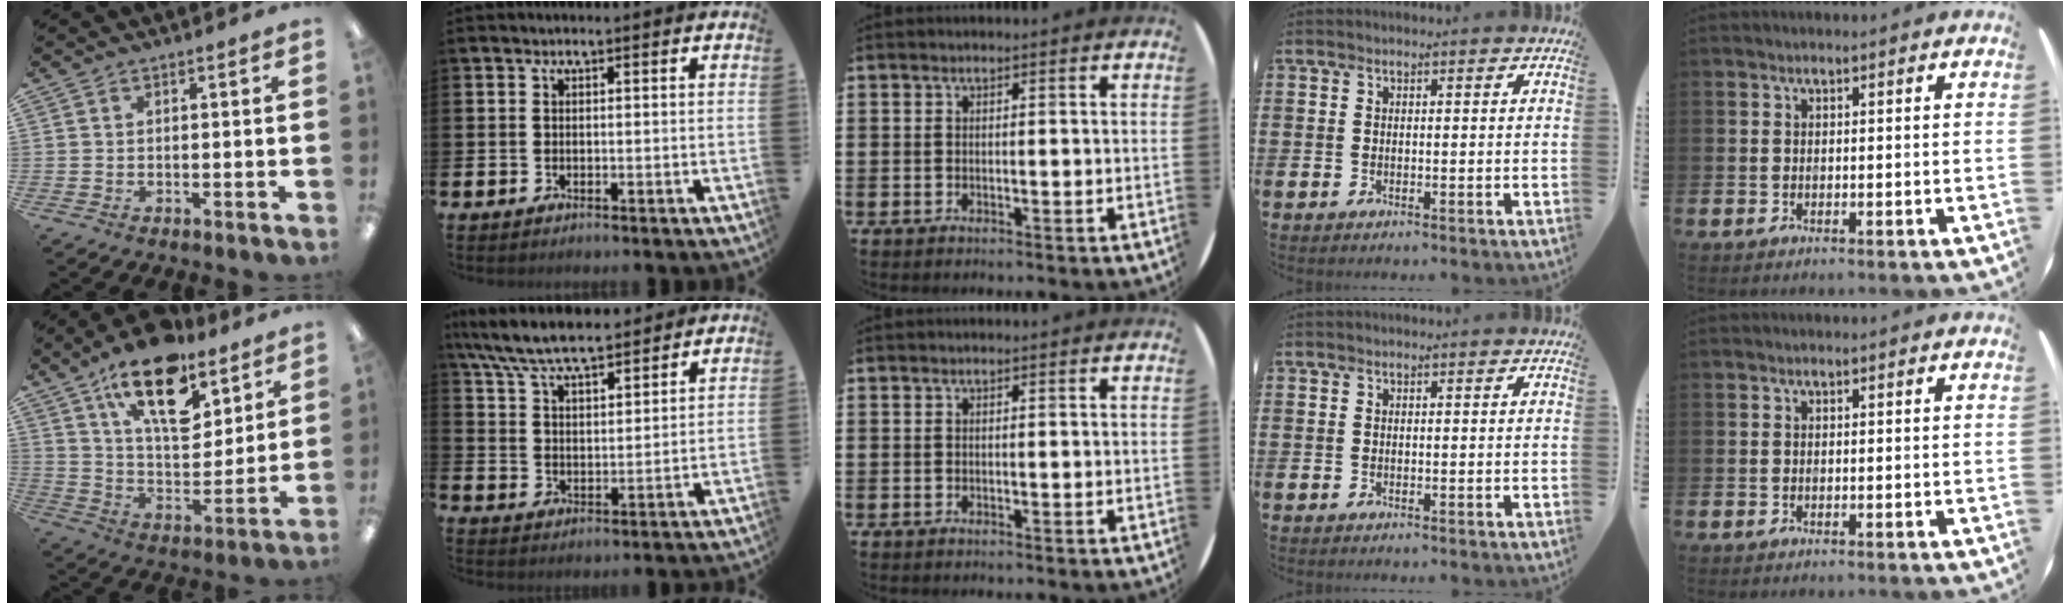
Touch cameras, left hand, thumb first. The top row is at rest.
{"thumb": {"total": 19.4, "force": [12.3, 9.1, 12.0], "torque": [-0.184, -0.065, 0.210]}, "index": {"total": 8.1, "force": [7.6, 1.1, 2.5], "torque": [-0.076, -0.039, 0.137]}}